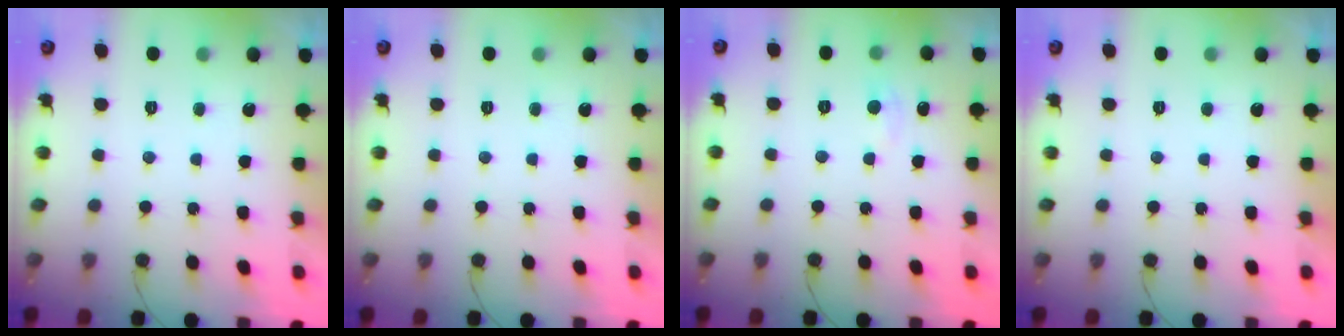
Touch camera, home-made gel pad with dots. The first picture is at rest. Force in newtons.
{"total": 0.0}
{"total": 2.5, "press": 2.4, "slide": 0.4}
{"total": 0.0}